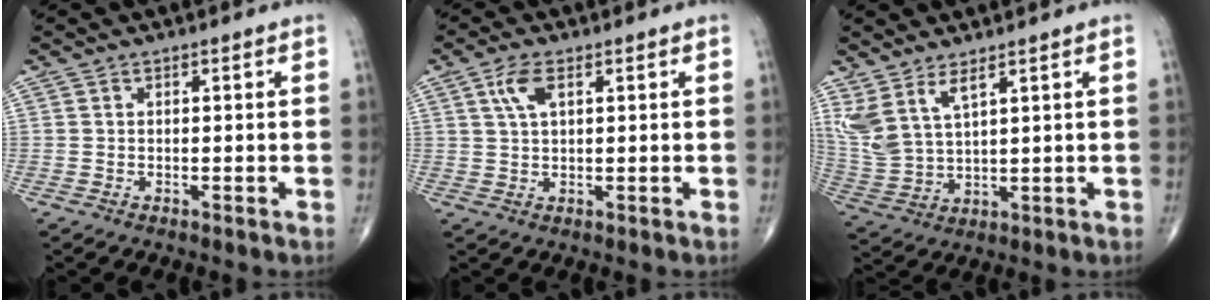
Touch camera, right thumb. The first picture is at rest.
{"total": 4.3, "force": [1.7, 2.0, 3.4], "torque": [-0.072, 0.004, 0.036]}
{"total": 8.5, "force": [5.1, 3.2, 6.0], "torque": [-0.137, -0.025, 0.121]}